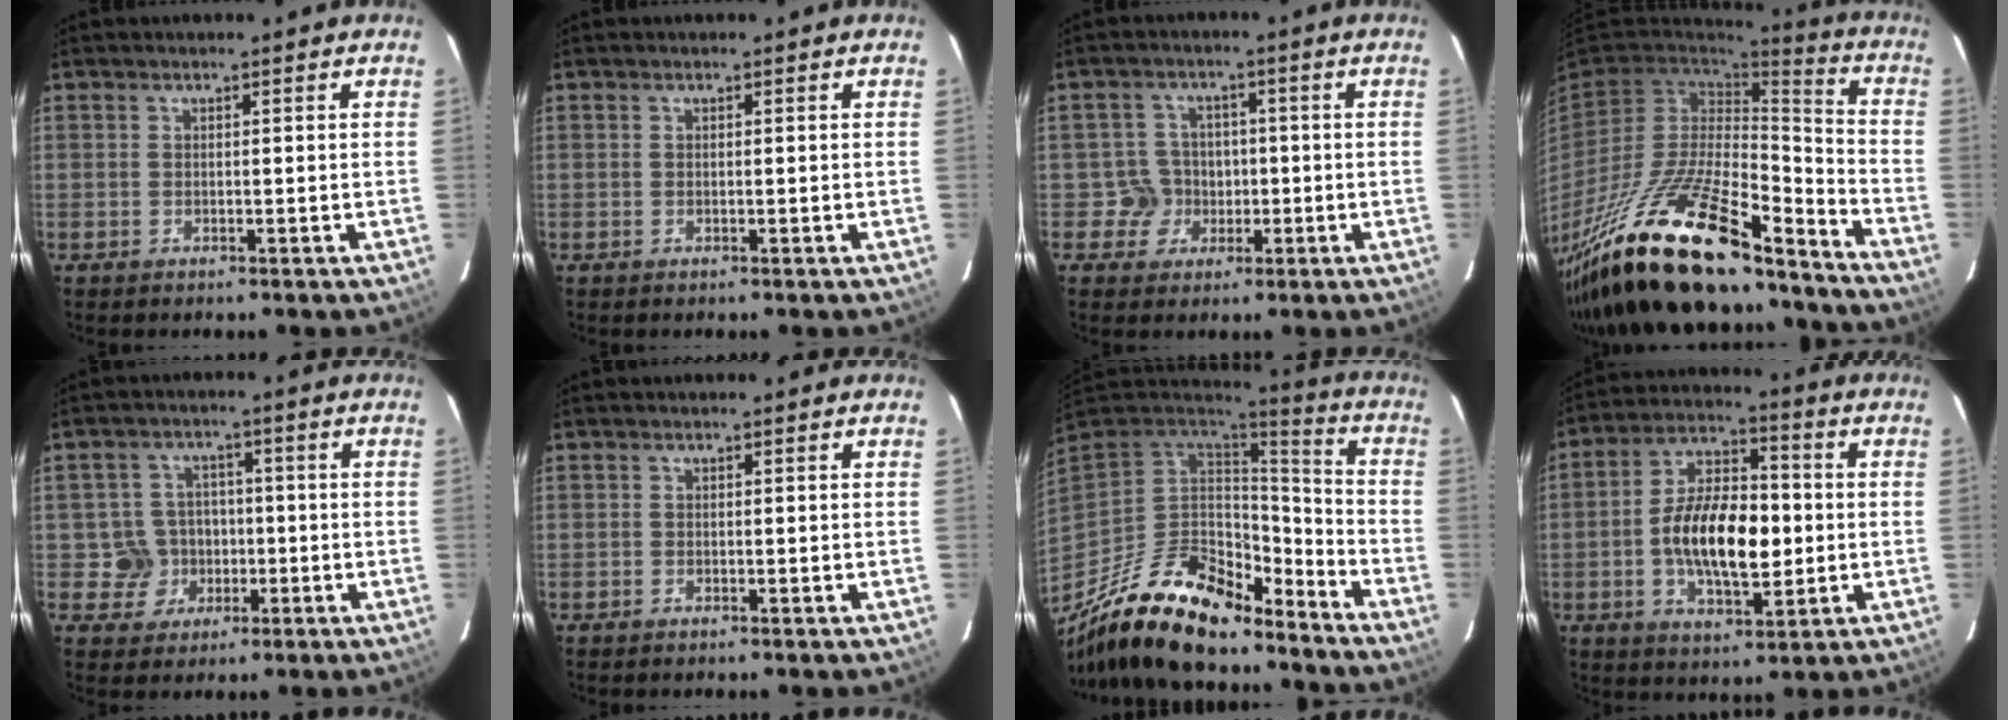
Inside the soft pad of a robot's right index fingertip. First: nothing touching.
{"total": 0.0}
{"total": 5.2, "force": [-1.1, 5.1, 0.2], "torque": [-0.004, 0.013, -0.018]}
{"total": 29.0, "force": [-20.9, 8.6, 18.1], "torque": [-0.346, -0.041, -0.350]}
{"total": 6.4, "force": [-1.4, 6.2, 0.9], "torque": [-0.030, 0.016, -0.015]}
{"total": 0.0}
{"total": 23.0, "force": [-16.7, 8.8, 13.1], "torque": [-0.260, -0.024, -0.281]}
{"total": 14.8, "force": [-1.8, 7.0, 12.9], "torque": [-0.237, 0.012, -0.031]}